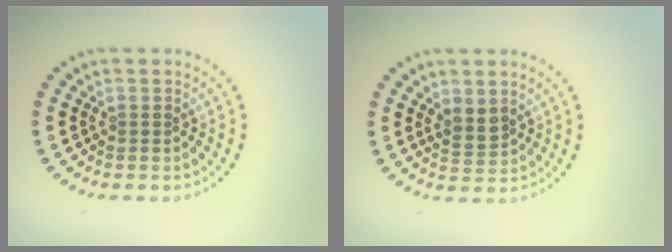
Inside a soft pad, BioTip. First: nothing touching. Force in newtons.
{"total": 1.8, "press": 1.5, "slide": 0.9}